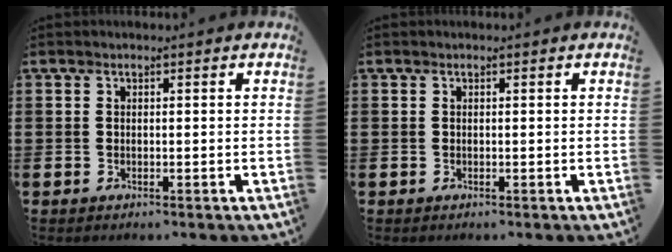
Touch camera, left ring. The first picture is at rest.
{"total": 0.0}